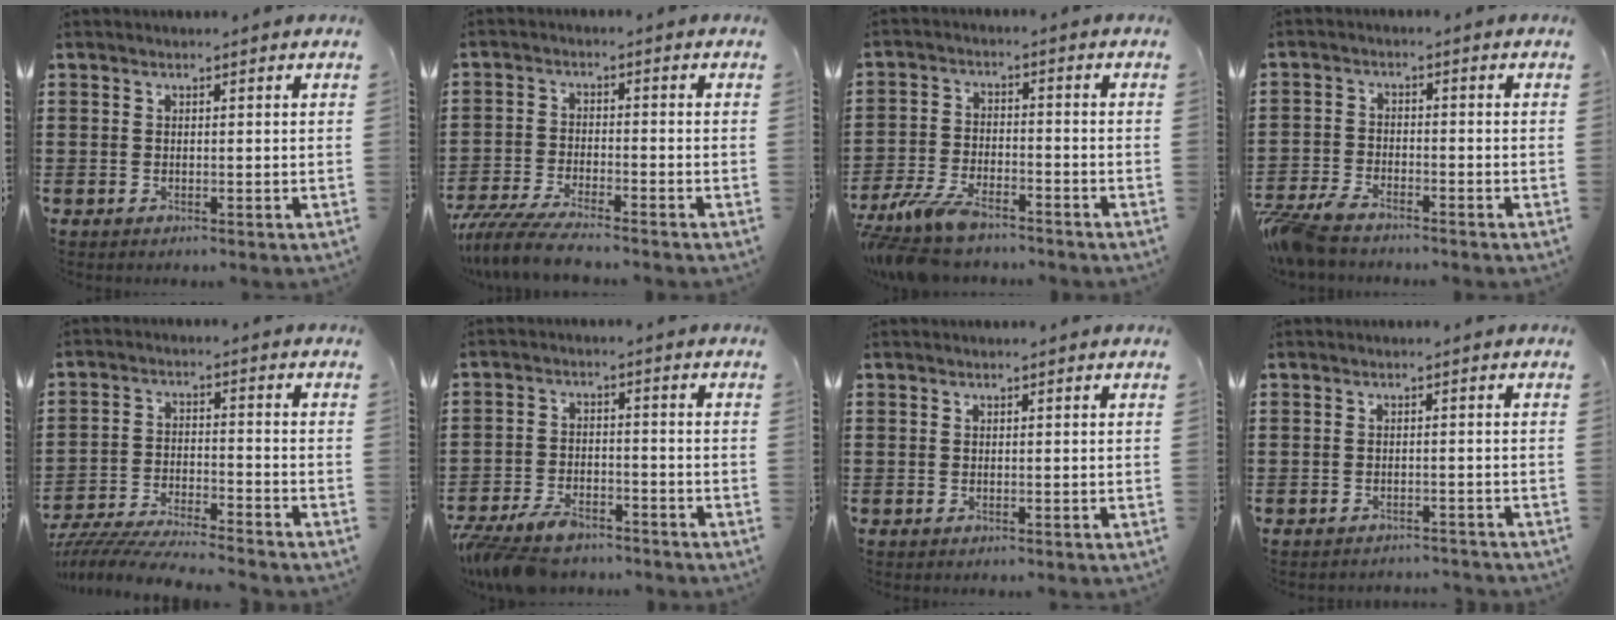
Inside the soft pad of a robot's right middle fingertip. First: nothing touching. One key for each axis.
{"total": 5.5, "fx": -5.1, "fy": 0.2, "fz": 2.1, "tx": -0.061, "ty": -0.015, "tz": -0.103}
{"total": 7.3, "fx": -6.2, "fy": 1.9, "fz": 3.4, "tx": -0.084, "ty": 0.001, "tz": -0.120}
{"total": 4.6, "fx": -4.3, "fy": 0.8, "fz": 1.5, "tx": -0.060, "ty": -0.009, "tz": -0.095}
{"total": 6.3, "fx": -6.1, "fy": 0.1, "fz": 1.5, "tx": -0.040, "ty": -0.006, "tz": -0.123}
{"total": 6.3, "fx": -5.6, "fy": 1.7, "fz": 2.4, "tx": -0.063, "ty": 0.000, "tz": -0.112}
{"total": 0.0}
{"total": 1.5, "fx": -1.5, "fy": 0.1, "fz": 0.1, "tx": -0.006, "ty": 0.001, "tz": -0.032}